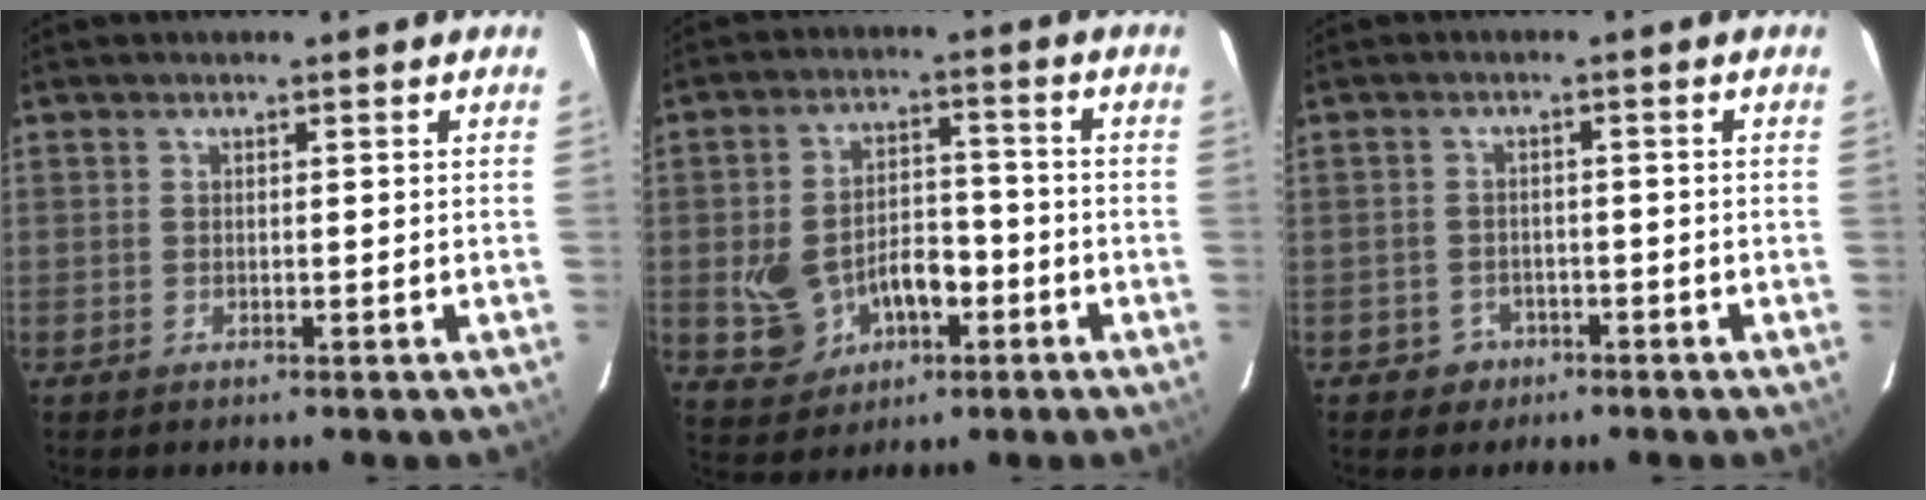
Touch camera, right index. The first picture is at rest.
{"total": 11.4, "force": [-3.4, 8.1, 7.3], "torque": [-0.161, 0.011, -0.038]}
{"total": 3.9, "force": [-2.1, 3.3, 0.3], "torque": [-0.022, 0.013, -0.032]}